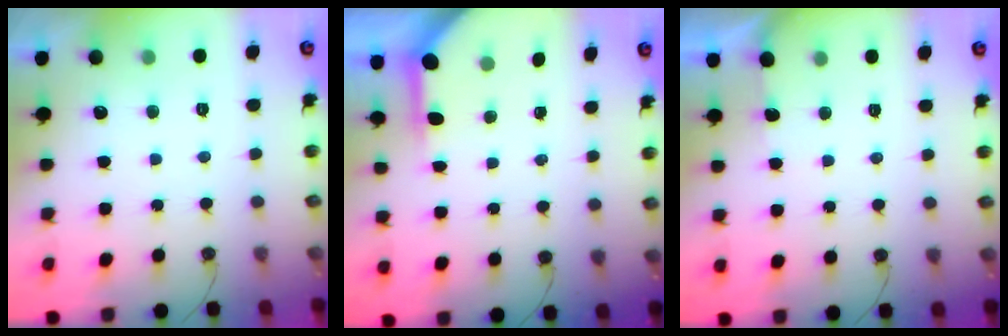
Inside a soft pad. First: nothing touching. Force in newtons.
{"total": 3.8, "press": 3.8, "slide": 0.5}
{"total": 2.5, "press": 2.5, "slide": 0.4}